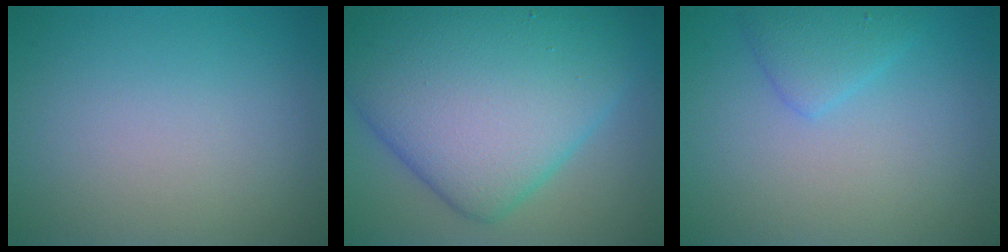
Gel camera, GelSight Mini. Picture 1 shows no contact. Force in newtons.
{"total": 14.0, "press": 14.0, "slide": 0.2}
{"total": 2.2, "press": 2.2, "slide": 0.1}